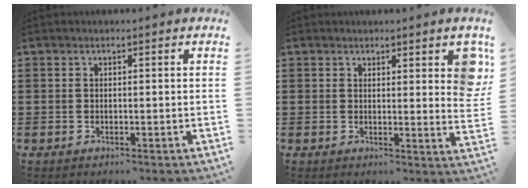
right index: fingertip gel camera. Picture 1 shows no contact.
{"total": 3.4, "force": [2.0, 1.0, 2.5], "torque": [-0.024, -0.008, 0.030]}